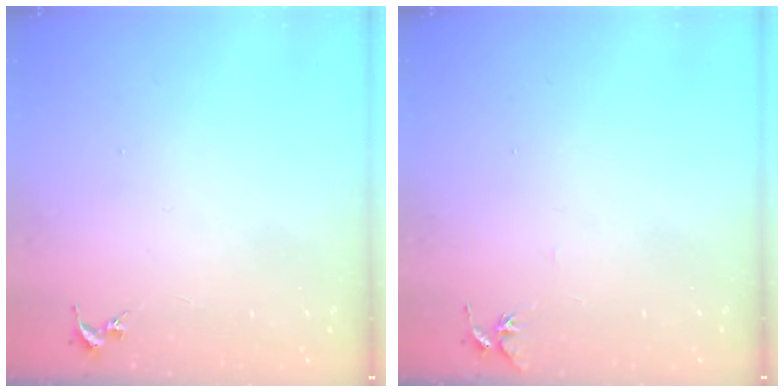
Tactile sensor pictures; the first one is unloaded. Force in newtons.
{"total": 4.9, "press": 4.8, "slide": 0.5}